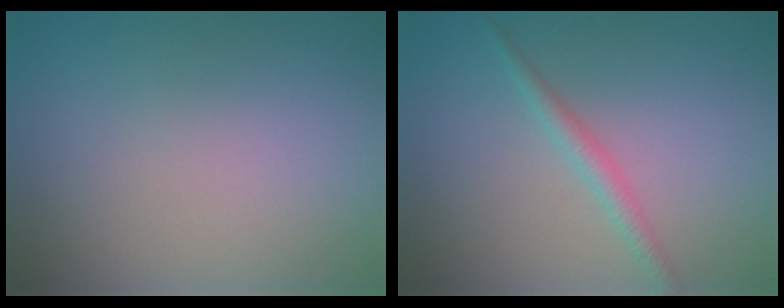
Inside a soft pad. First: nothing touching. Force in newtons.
{"total": 1.8, "press": 1.8, "slide": 0.0}